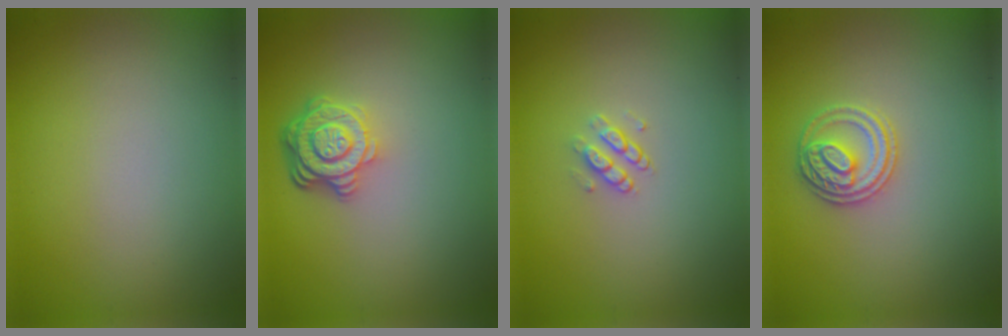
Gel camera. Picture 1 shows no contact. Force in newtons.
{"total": 4.3, "press": 3.3, "slide": 2.7}
{"total": 1.4, "press": 1.0, "slide": 1.0}
{"total": 2.7, "press": 2.7, "slide": 0.6}